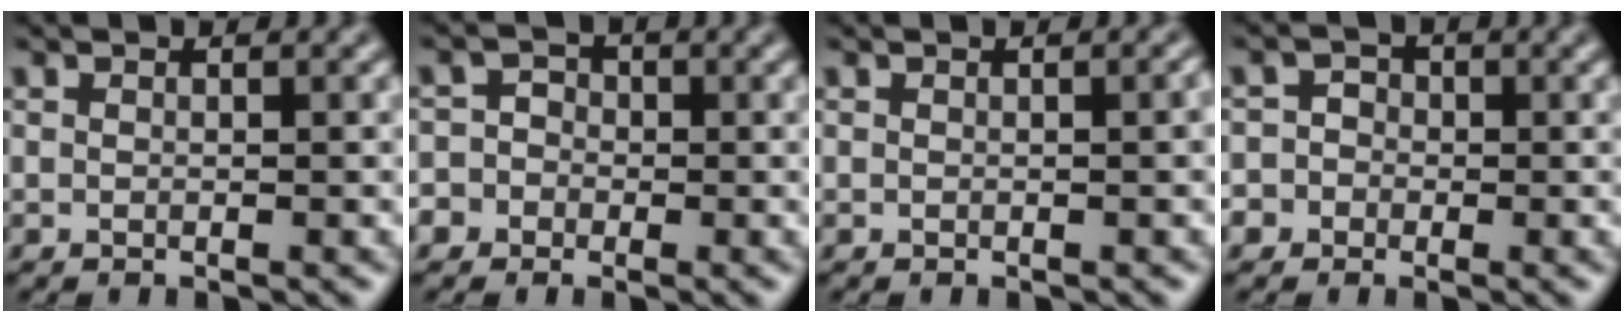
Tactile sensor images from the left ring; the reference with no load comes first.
{"total": 4.4, "force": [-2.1, 3.8, 0.9], "torque": [0.011, 0.003, -0.053]}
{"total": 0.9, "force": [0.0, 0.1, 0.9], "torque": [-0.010, 0.003, 0.001]}
{"total": 4.1, "force": [-1.7, 3.6, 0.7], "torque": [0.016, 0.005, -0.052]}